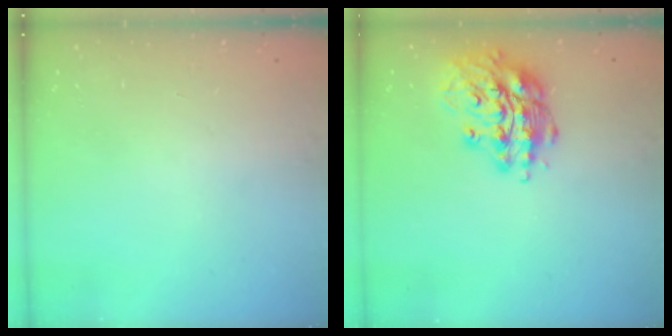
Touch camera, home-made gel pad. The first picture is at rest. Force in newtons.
{"total": 16.0, "press": 15.9, "slide": 1.6}